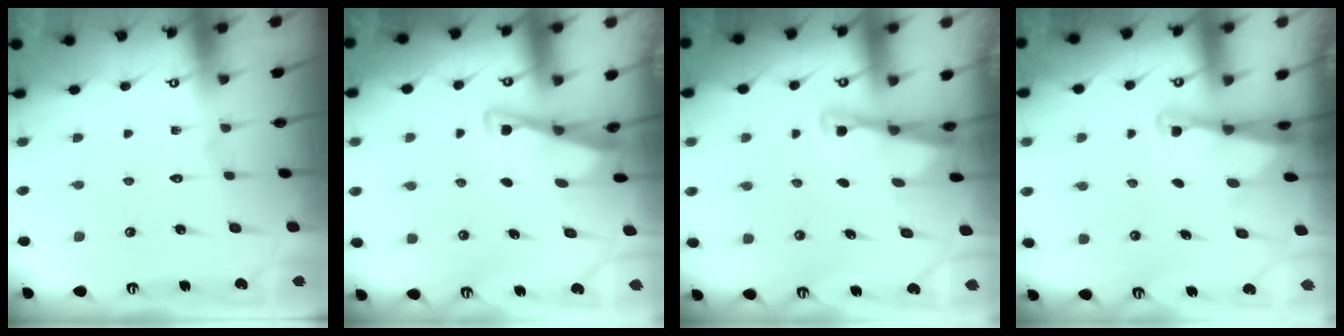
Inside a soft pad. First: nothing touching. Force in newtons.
{"total": 3.5, "press": 3.5, "slide": 0.3}
{"total": 2.7, "press": 2.7, "slide": 0.1}
{"total": 2.4, "press": 2.4, "slide": 0.3}